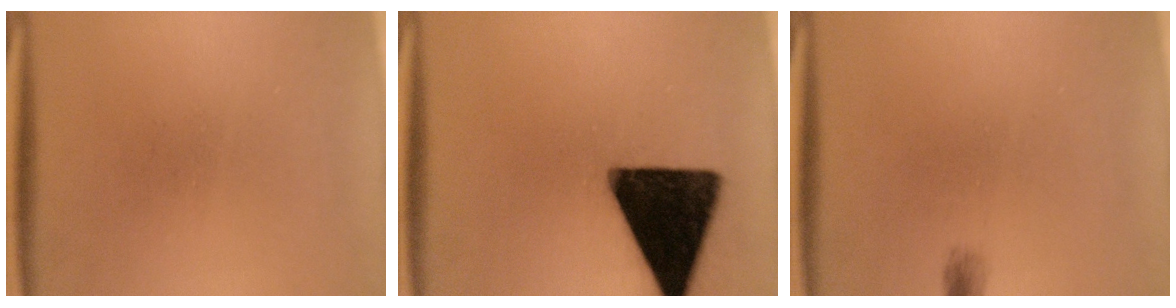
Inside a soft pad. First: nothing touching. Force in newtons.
{"total": 18.1}
{"total": 1.4}